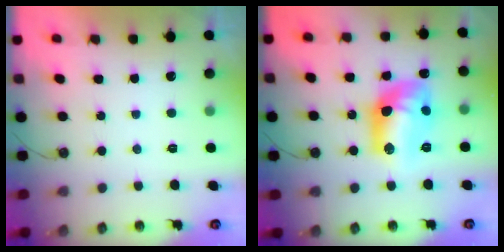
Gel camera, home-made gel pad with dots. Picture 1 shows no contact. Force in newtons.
{"total": 13.5, "press": 13.5, "slide": 1.0}